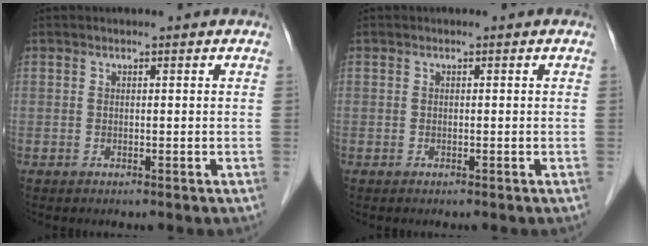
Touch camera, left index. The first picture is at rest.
{"total": 0.0}